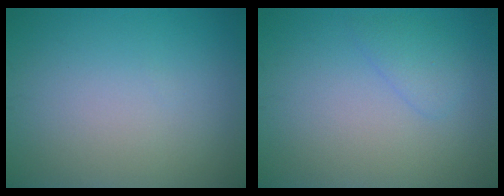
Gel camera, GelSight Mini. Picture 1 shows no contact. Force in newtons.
{"total": 1.6, "press": 1.6, "slide": 0.1}